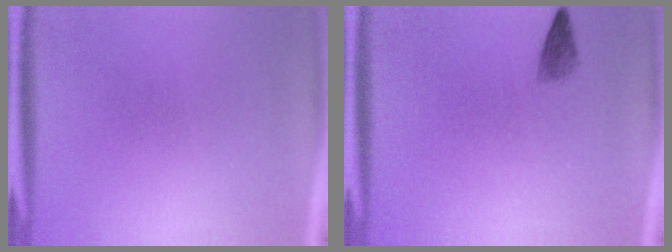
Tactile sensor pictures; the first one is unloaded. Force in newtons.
{"total": 1.6}